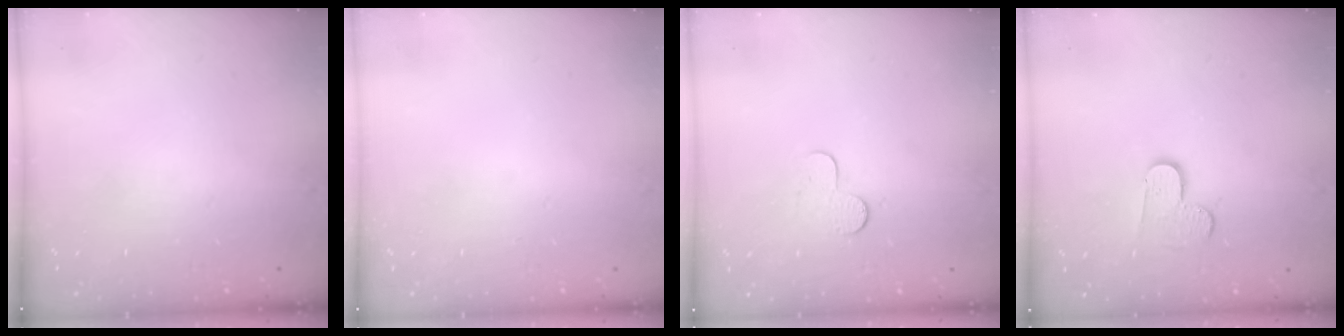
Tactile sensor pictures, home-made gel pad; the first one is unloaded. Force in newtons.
{"total": 0.8, "press": 0.5, "slide": 0.6}
{"total": 5.0, "press": 5.0, "slide": 0.5}
{"total": 4.2, "press": 4.2, "slide": 0.4}